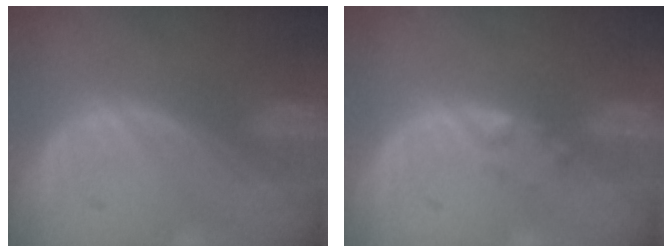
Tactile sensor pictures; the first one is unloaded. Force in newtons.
{"total": 1.2, "press": 1.2, "slide": 0.1}